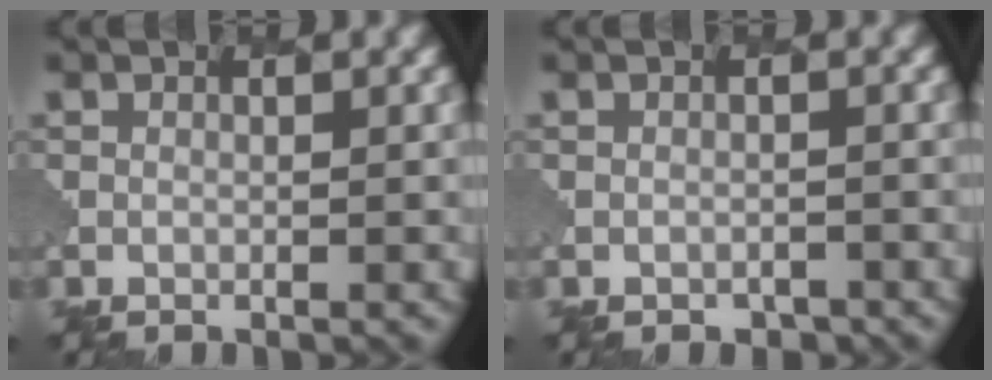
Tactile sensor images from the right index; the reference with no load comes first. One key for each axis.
{"total": 1.3, "fx": -1.0, "fy": 0.8, "fz": 0.0, "tx": 0.000, "ty": -0.001, "tz": -0.008}